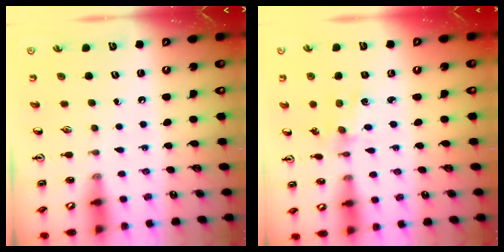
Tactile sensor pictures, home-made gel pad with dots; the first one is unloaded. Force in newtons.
{"total": 1.6, "press": 1.6, "slide": 0.1}